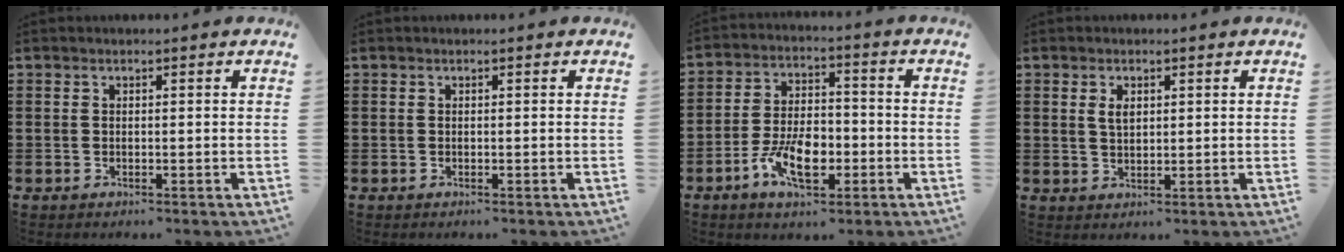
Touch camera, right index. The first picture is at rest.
{"total": 0.0}
{"total": 8.5, "force": [-3.3, 4.5, 6.4], "torque": [-0.139, -0.001, -0.062]}
{"total": 2.2, "force": [0.8, 1.2, 1.7], "torque": [-0.036, 0.005, 0.013]}